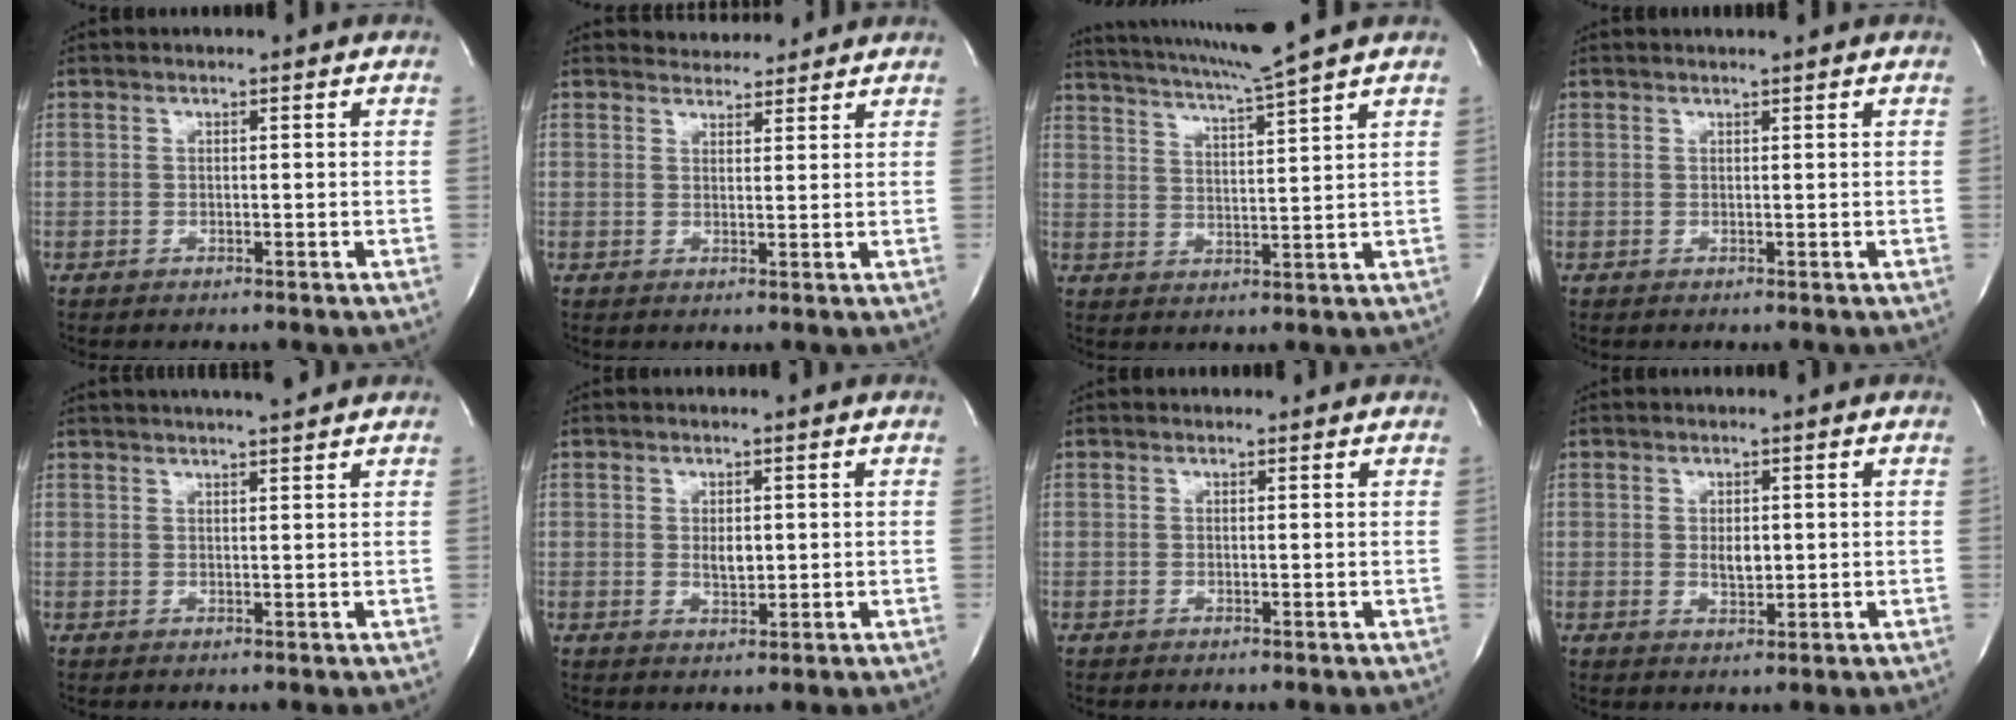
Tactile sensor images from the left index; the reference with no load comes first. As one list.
[{"total": 3.8, "force": [3.7, 0.9, 0.1], "torque": [-0.006, 0.008, 0.053]}, {"total": 10.7, "force": [9.1, -2.4, 5.0], "torque": [-0.095, -0.014, 0.145]}, {"total": 0.7, "force": [0.6, -0.3, 0.3], "torque": [-0.006, -0.004, 0.013]}, {"total": 7.1, "force": [6.3, 0.0, 3.4], "torque": [-0.055, 0.016, 0.083]}, {"total": 2.1, "force": [0.1, 1.0, 1.8], "torque": [-0.031, -0.010, 0.005]}, {"total": 0.7, "force": [0.6, 0.2, -0.1], "torque": [-0.009, 0.004, 0.007]}, {"total": 2.3, "force": [0.1, 1.1, 2.0], "torque": [-0.034, -0.009, 0.004]}]